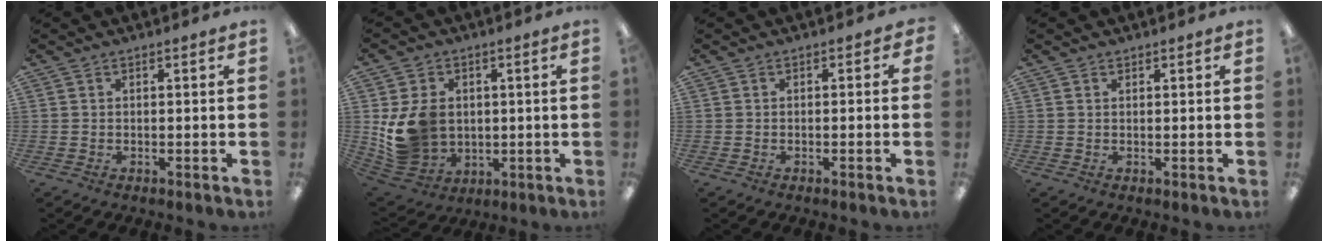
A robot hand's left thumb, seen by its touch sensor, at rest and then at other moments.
{"total": 12.2, "force": [1.0, 10.4, 6.3], "torque": [-0.142, 0.002, 0.026]}
{"total": 1.0, "force": [-0.7, 0.7, 0.2], "torque": [-0.002, 0.005, -0.014]}
{"total": 0.6, "force": [0.5, 0.3, 0.0], "torque": [-0.001, 0.001, 0.010]}